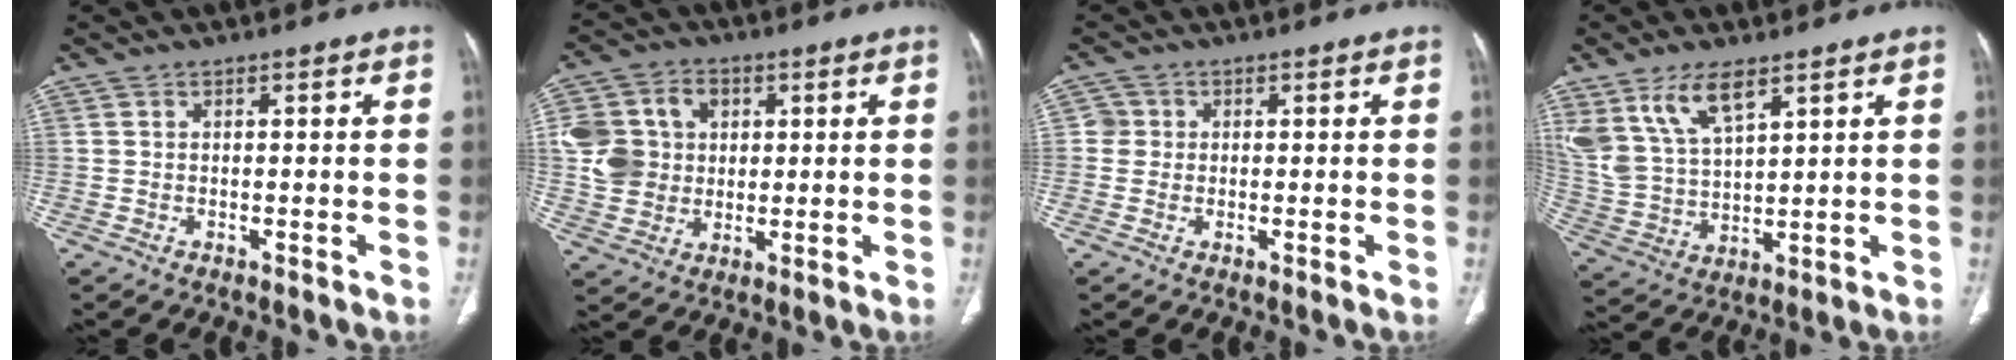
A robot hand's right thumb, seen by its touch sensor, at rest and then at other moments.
{"total": 12.2, "force": [1.8, 10.6, 5.9], "torque": [-0.097, 0.009, 0.036]}
{"total": 2.3, "force": [0.2, 2.3, 0.3], "torque": [0.010, 0.006, -0.001]}
{"total": 12.1, "force": [7.3, 5.3, 8.0], "torque": [-0.156, -0.023, 0.159]}